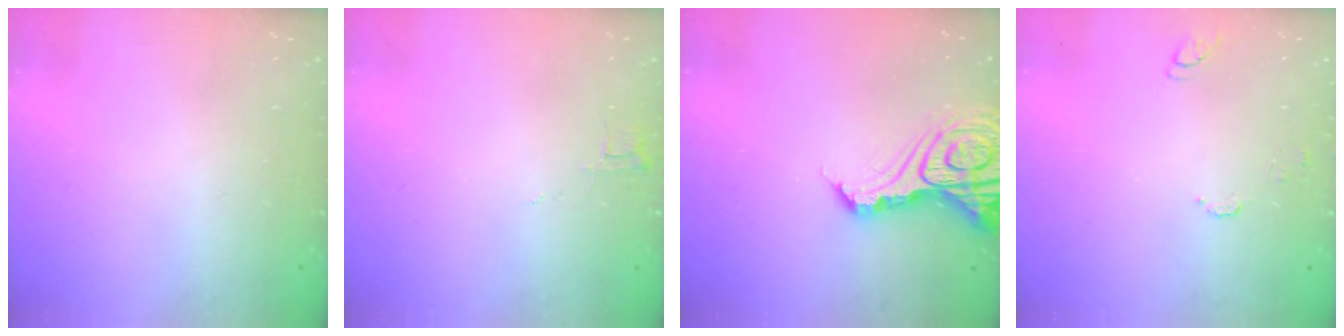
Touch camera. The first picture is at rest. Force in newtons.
{"total": 3.5, "press": 3.5, "slide": 0.2}
{"total": 16.3, "press": 16.2, "slide": 1.7}
{"total": 6.0, "press": 5.9, "slide": 0.6}